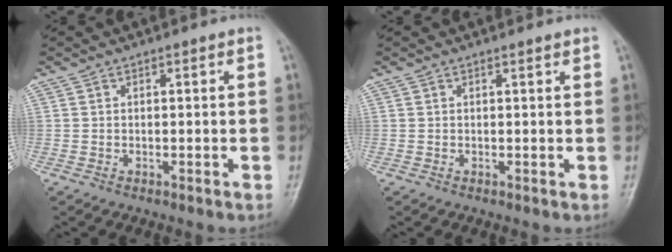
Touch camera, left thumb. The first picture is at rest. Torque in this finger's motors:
{"motor_torque": [-0.07, -0.01, -0.27, -0.23, 0.00]}